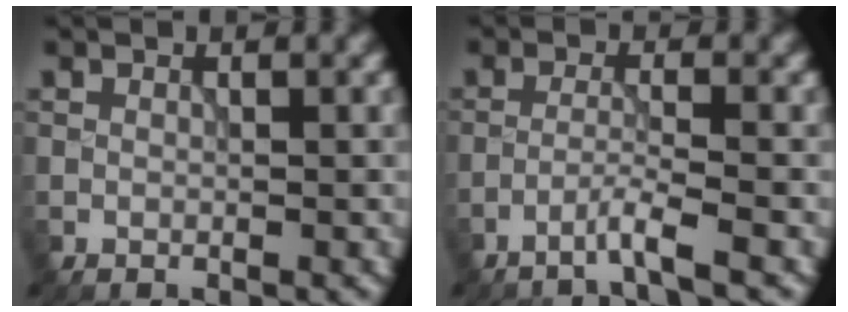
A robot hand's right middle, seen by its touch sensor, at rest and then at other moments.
{"total": 2.4, "force": [-1.6, -0.2, 1.9], "torque": [-0.026, 0.006, -0.044]}